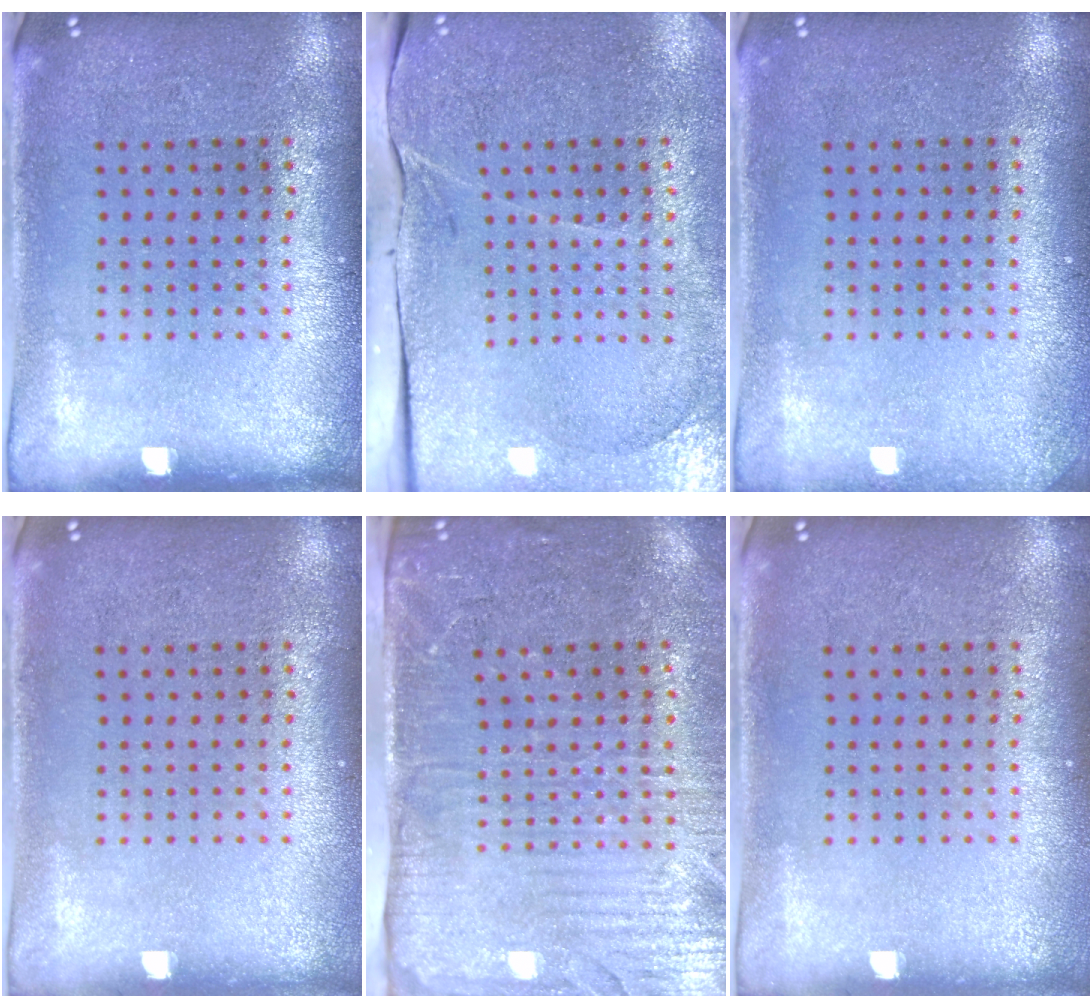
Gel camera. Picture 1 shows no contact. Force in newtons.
{"total": 3.4, "press": 3.3, "slide": 0.9}
{"total": 1.0, "press": 1.0, "slide": 0.1}
{"total": 0.0}
{"total": 4.3, "press": 3.7, "slide": 2.2}
{"total": 0.0}